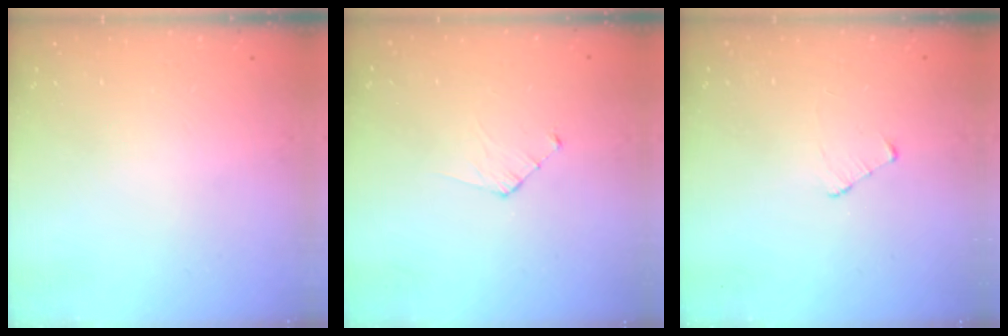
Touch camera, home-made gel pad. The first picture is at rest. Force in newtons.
{"total": 3.6, "press": 3.6, "slide": 0.3}
{"total": 3.0, "press": 2.9, "slide": 0.3}